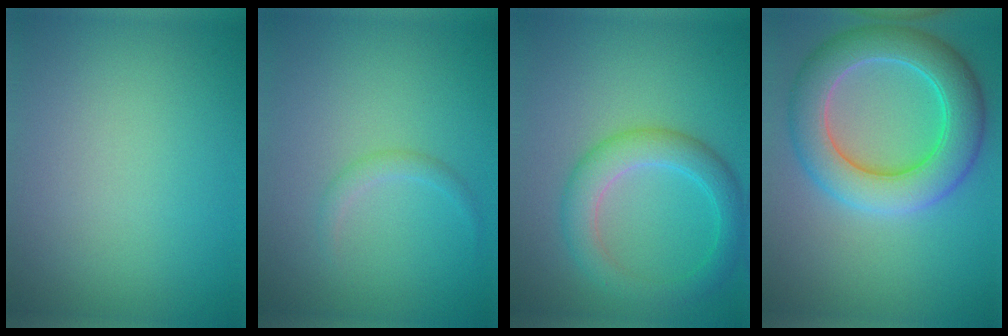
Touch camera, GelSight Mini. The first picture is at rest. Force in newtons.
{"total": 1.0, "press": 1.0, "slide": 0.1}
{"total": 4.2, "press": 4.2, "slide": 0.2}
{"total": 7.6, "press": 7.6, "slide": 0.4}